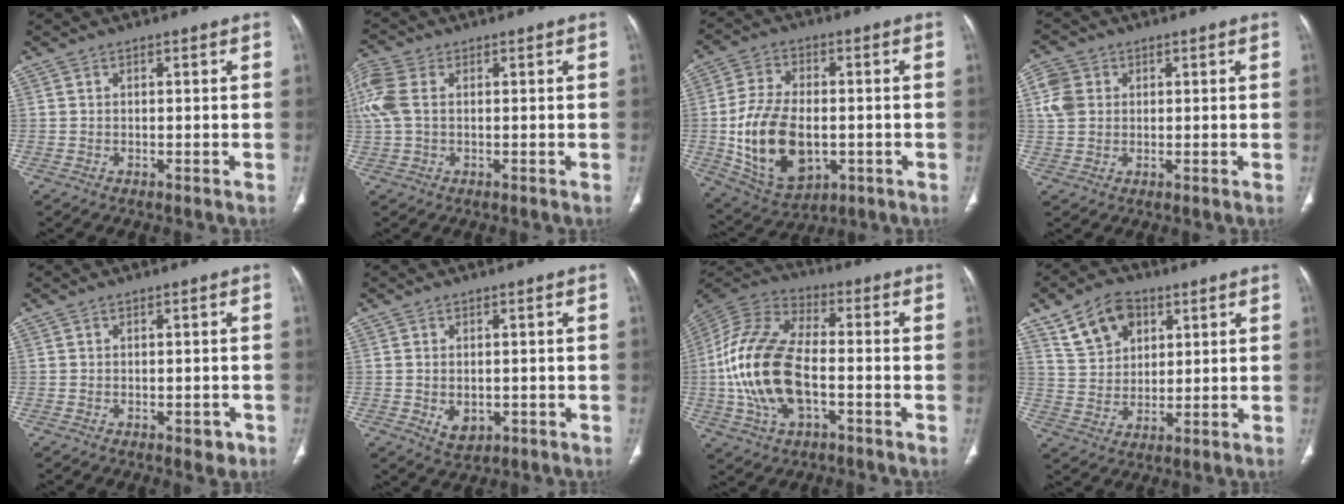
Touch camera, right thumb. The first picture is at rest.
{"total": 7.2, "force": [1.2, 4.6, 5.4], "torque": [-0.165, 0.024, 0.026]}
{"total": 16.6, "force": [-2.4, 10.2, 12.8], "torque": [-0.223, 0.000, -0.024]}
{"total": 5.5, "force": [1.3, 4.6, 2.7], "torque": [-0.053, 0.005, 0.024]}
{"total": 2.2, "force": [-1.0, 1.4, 1.4], "torque": [-0.003, 0.002, -0.009]}
{"total": 4.1, "force": [-0.8, 2.9, 2.8], "torque": [-0.036, -0.004, 0.001]}
{"total": 18.8, "force": [-3.2, 10.1, 15.6], "torque": [-0.325, 0.025, -0.060]}
{"total": 10.2, "force": [5.5, 7.1, 4.9], "torque": [-0.063, -0.015, 0.105]}